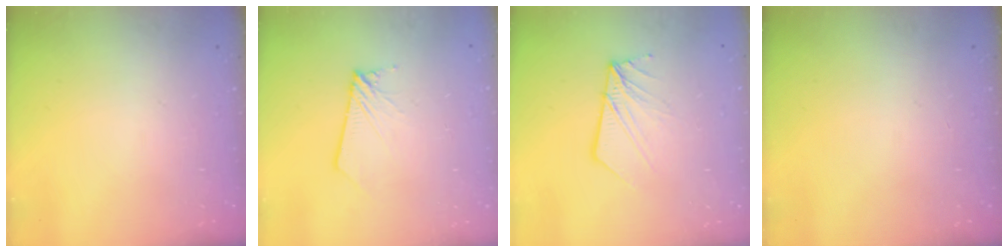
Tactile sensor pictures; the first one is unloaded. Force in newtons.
{"total": 2.8, "press": 2.8, "slide": 0.3}
{"total": 9.3, "press": 9.2, "slide": 1.3}
{"total": 0.0}